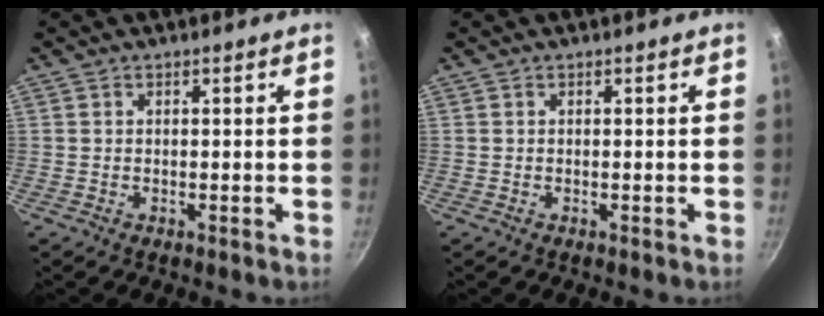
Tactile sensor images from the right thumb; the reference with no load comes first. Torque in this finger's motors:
{"motor_torque": [-0.03, 0.02, 0.00, 0.00, 0.00]}